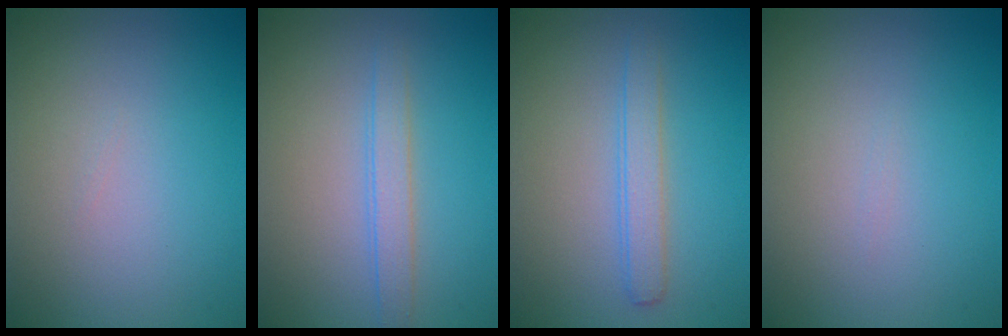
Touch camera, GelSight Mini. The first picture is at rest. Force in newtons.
{"total": 1.9, "press": 1.9, "slide": 0.0}
{"total": 2.1, "press": 2.1, "slide": 0.1}
{"total": 0.0}